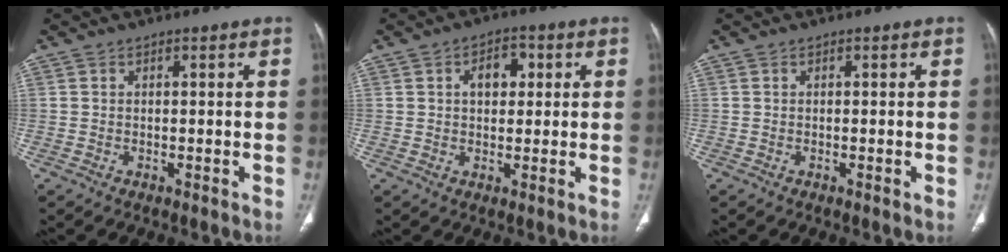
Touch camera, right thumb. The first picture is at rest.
{"total": 5.3, "force": [1.4, 3.6, 3.7], "torque": [-0.036, 0.006, 0.017]}
{"total": 0.6, "force": [-0.1, 0.1, 0.5], "torque": [-0.013, -0.002, -0.001]}